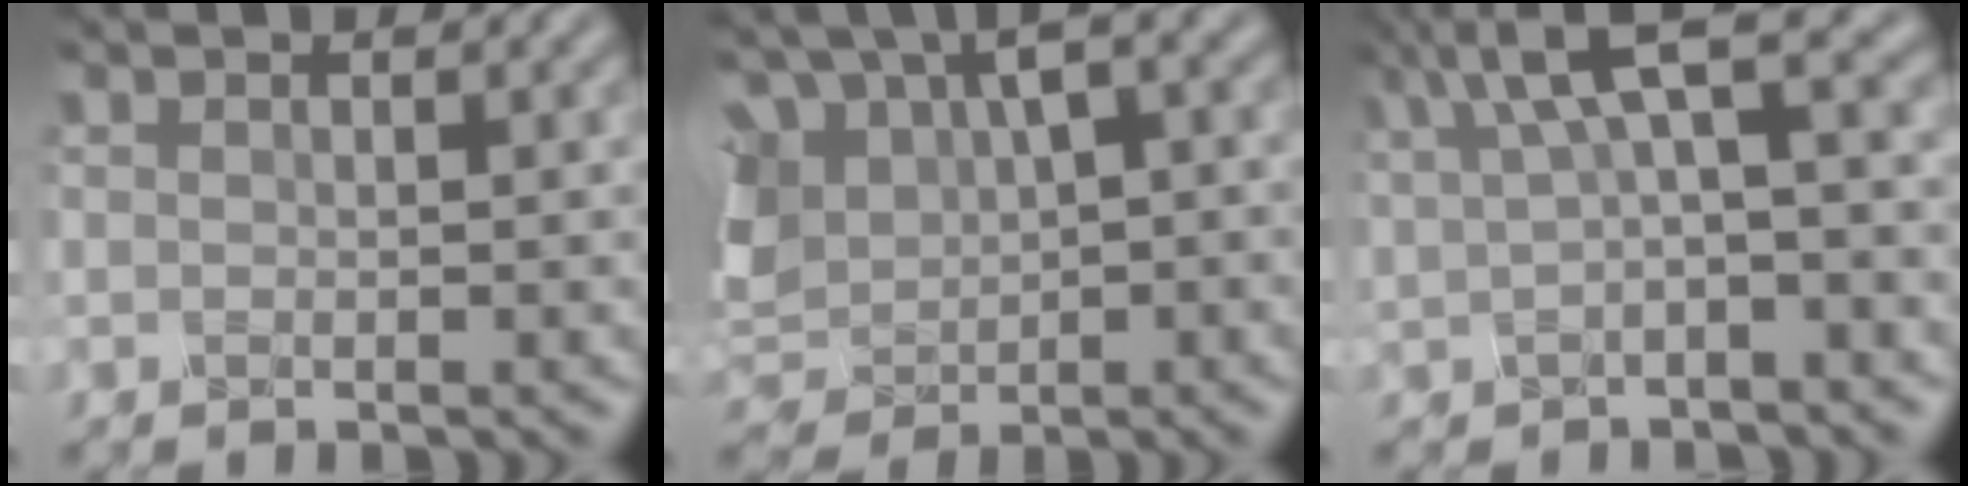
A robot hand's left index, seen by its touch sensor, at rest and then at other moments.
{"total": 9.4, "force": [2.0, 5.8, 7.2], "torque": [-0.174, 0.013, 0.037]}
{"total": 5.6, "force": [2.1, 1.5, 5.0], "torque": [-0.085, 0.021, 0.034]}